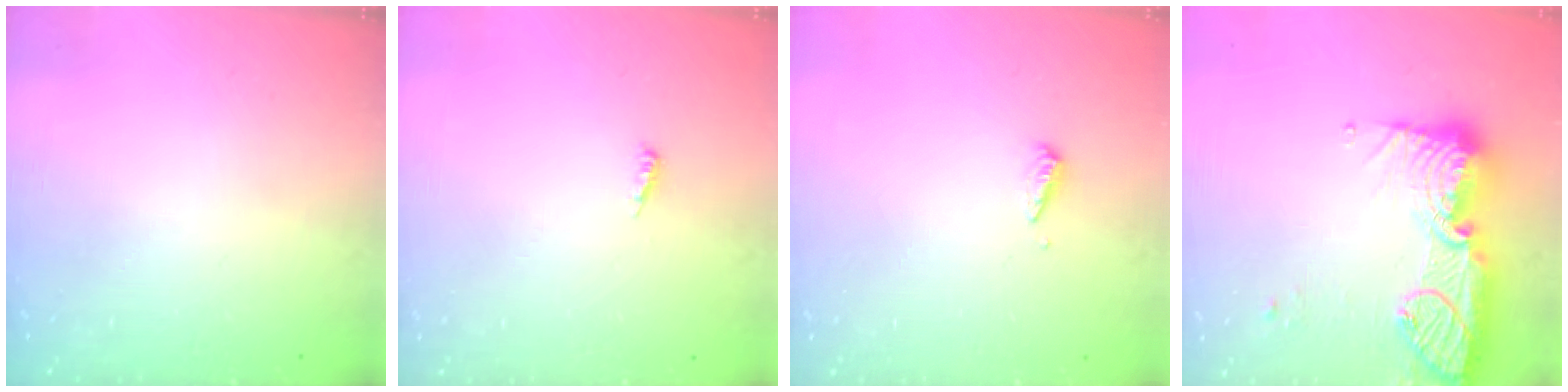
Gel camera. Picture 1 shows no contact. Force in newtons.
{"total": 3.9, "press": 3.9, "slide": 0.4}
{"total": 3.1, "press": 3.1, "slide": 0.3}
{"total": 21.5, "press": 20.4, "slide": 6.7}